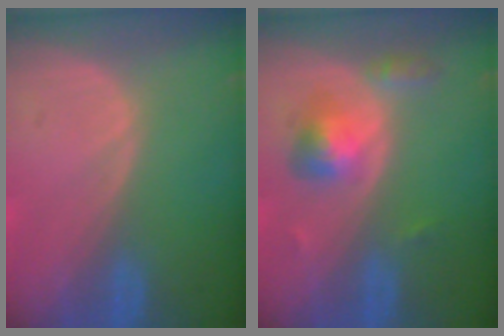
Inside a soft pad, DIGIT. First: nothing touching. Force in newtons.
{"total": 4.4, "press": 4.4, "slide": 0.2}